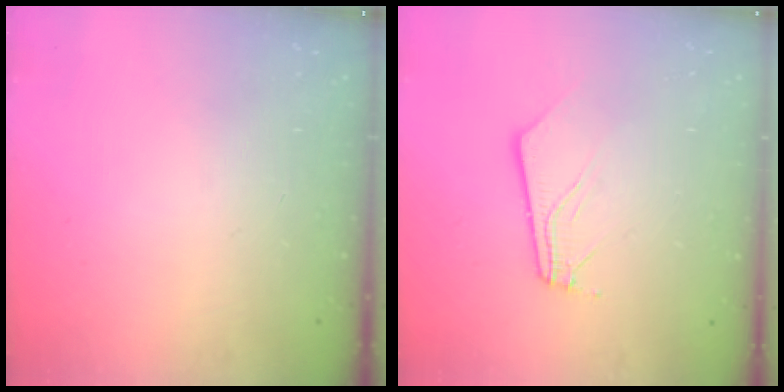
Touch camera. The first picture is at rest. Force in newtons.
{"total": 3.8, "press": 3.8, "slide": 0.3}